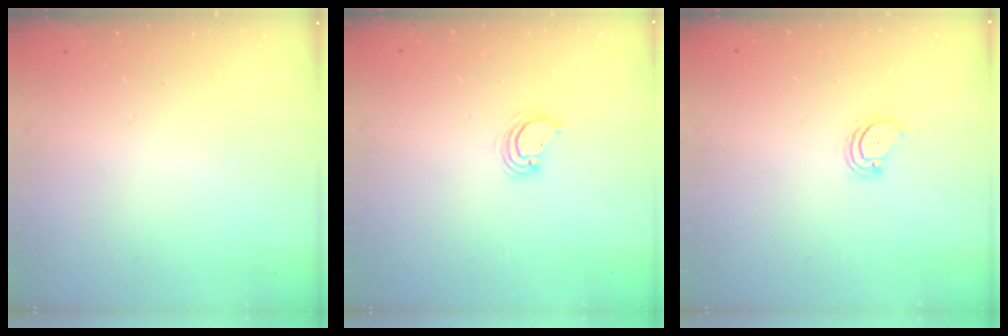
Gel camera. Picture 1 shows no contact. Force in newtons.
{"total": 3.7, "press": 3.7, "slide": 0.3}
{"total": 2.3, "press": 2.3, "slide": 0.2}